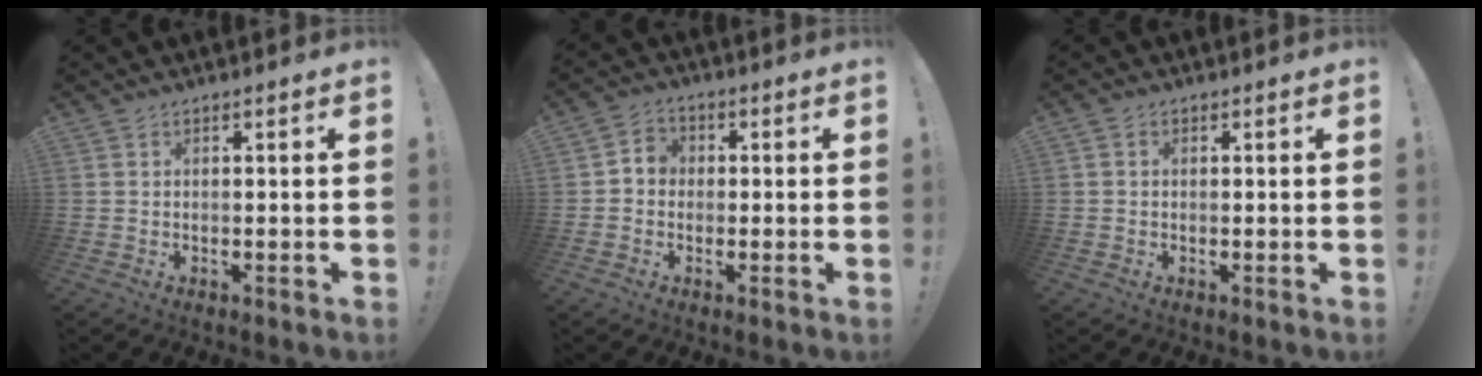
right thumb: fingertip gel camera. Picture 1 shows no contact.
{"total": 4.0, "force": [-0.9, 3.5, 1.8], "torque": [-0.029, 0.013, -0.016]}
{"total": 0.6, "force": [-0.1, 0.5, 0.2], "torque": [-0.006, 0.004, -0.002]}